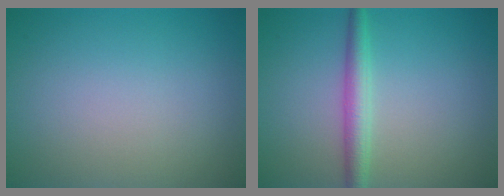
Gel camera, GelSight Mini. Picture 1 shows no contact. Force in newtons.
{"total": 2.7, "press": 2.7, "slide": 0.1}